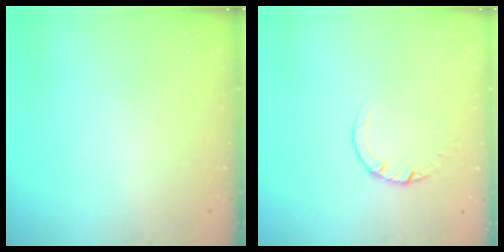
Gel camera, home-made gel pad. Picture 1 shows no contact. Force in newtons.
{"total": 2.5, "press": 2.5, "slide": 0.2}